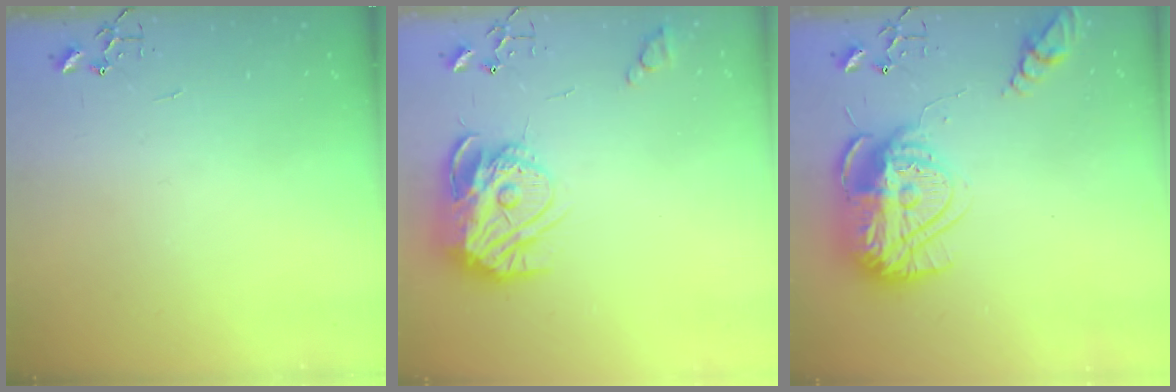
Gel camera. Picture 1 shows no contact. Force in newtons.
{"total": 16.3, "press": 16.2, "slide": 1.6}
{"total": 18.9, "press": 18.9, "slide": 1.6}